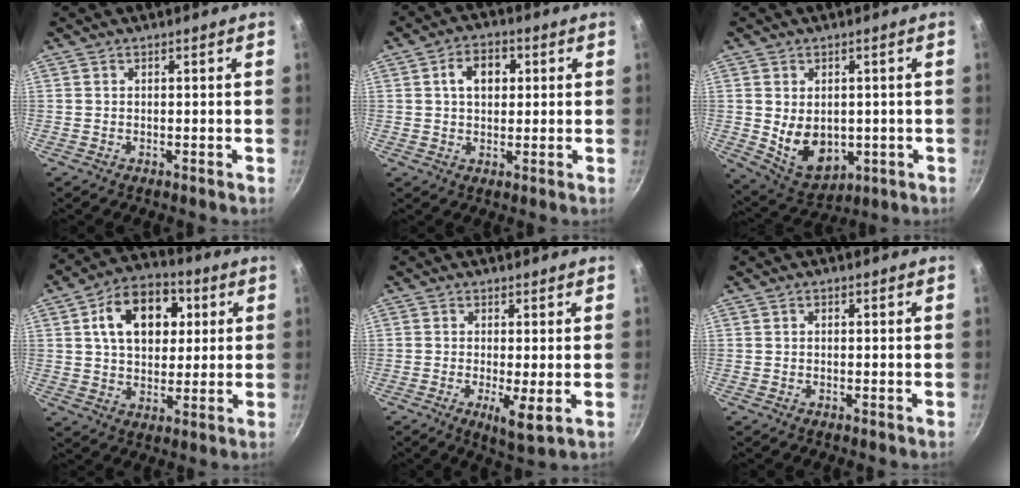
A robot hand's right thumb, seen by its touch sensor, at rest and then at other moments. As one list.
[{"total": 6.8, "force": [1.6, 4.8, 4.6], "torque": [-0.050, 0.009, 0.020]}, {"total": 10.1, "force": [-0.4, 7.4, 6.9], "torque": [-0.094, -0.014, 0.023]}, {"total": 15.4, "force": [4.4, 10.6, 10.3], "torque": [-0.125, 0.009, 0.059]}, {"total": 5.2, "force": [-0.8, 1.0, 5.1], "torque": [-0.090, -0.016, -0.009]}, {"total": 0.7, "force": [0.1, 0.6, 0.4], "torque": [-0.006, 0.006, 0.002]}]